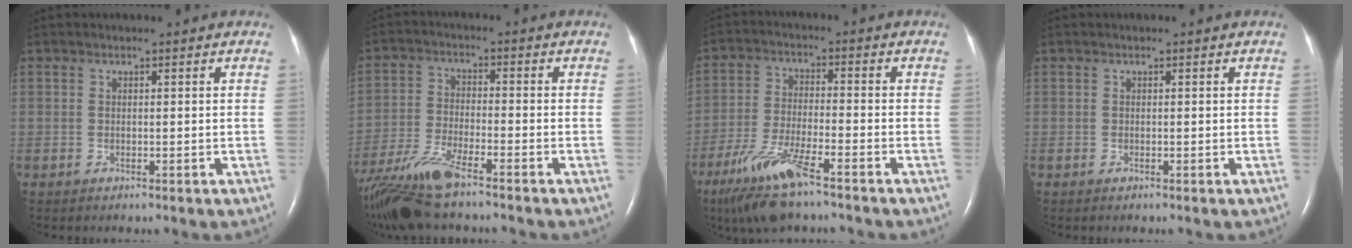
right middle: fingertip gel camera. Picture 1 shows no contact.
{"total": 11.8, "force": [-9.3, 1.7, 7.0], "torque": [-0.147, -0.022, -0.173]}
{"total": 10.5, "force": [-7.0, 1.4, 7.7], "torque": [-0.166, -0.027, -0.130]}
{"total": 0.0}